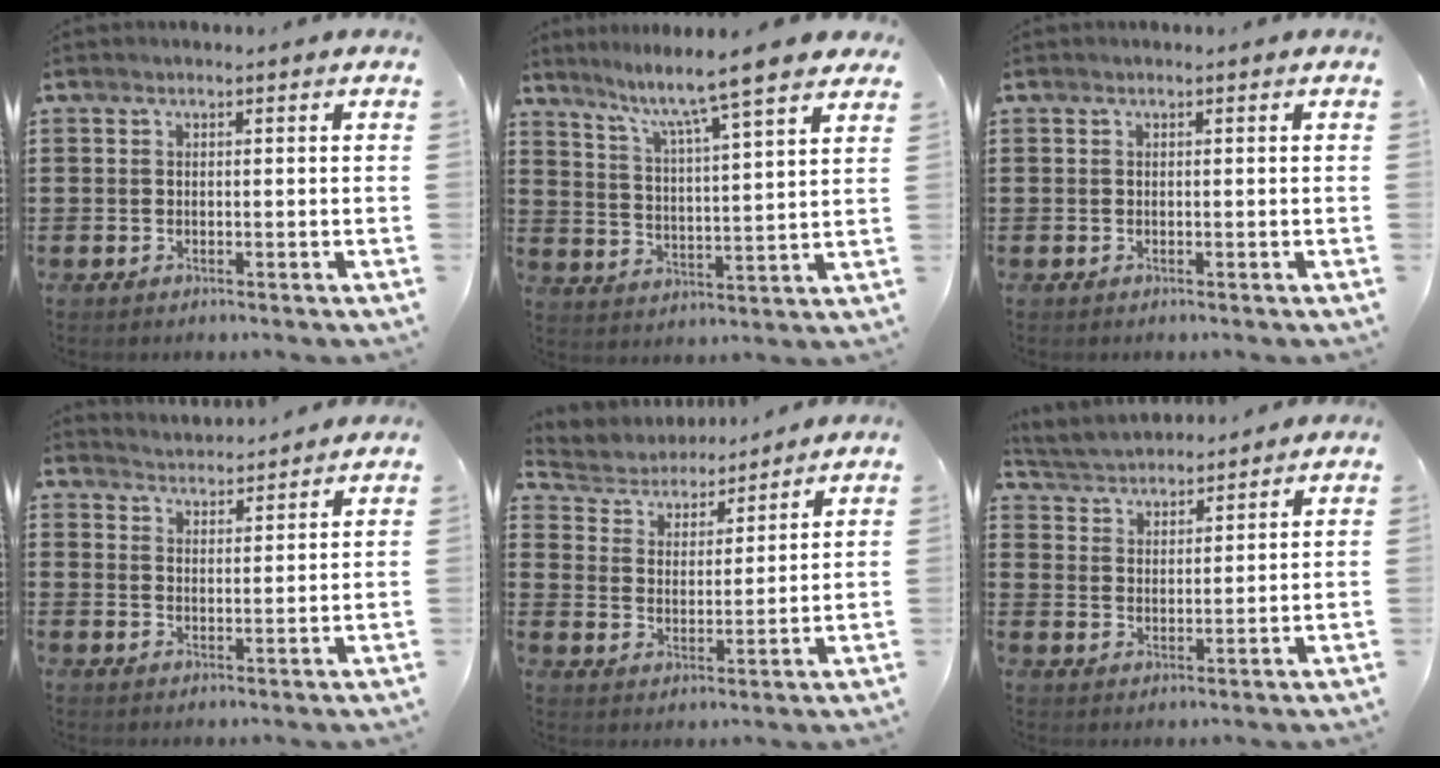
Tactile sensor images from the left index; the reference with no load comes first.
{"total": 6.9, "force": [6.0, -1.0, 3.4], "torque": [-0.091, -0.048, 0.092]}
{"total": 0.0}
{"total": 3.4, "force": [3.4, -0.2, -0.5], "torque": [-0.003, -0.020, 0.062]}
{"total": 4.7, "force": [4.5, 1.1, 0.0], "torque": [-0.029, -0.029, 0.076]}
{"total": 3.9, "force": [3.8, 0.8, -0.1], "torque": [-0.016, -0.016, 0.068]}